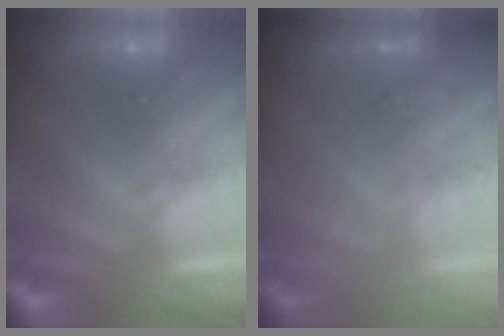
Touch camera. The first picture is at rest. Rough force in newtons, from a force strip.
{"total": 1.8}